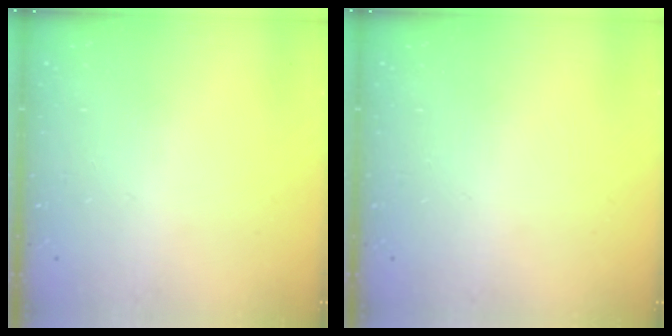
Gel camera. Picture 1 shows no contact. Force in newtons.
{"total": 0.0}